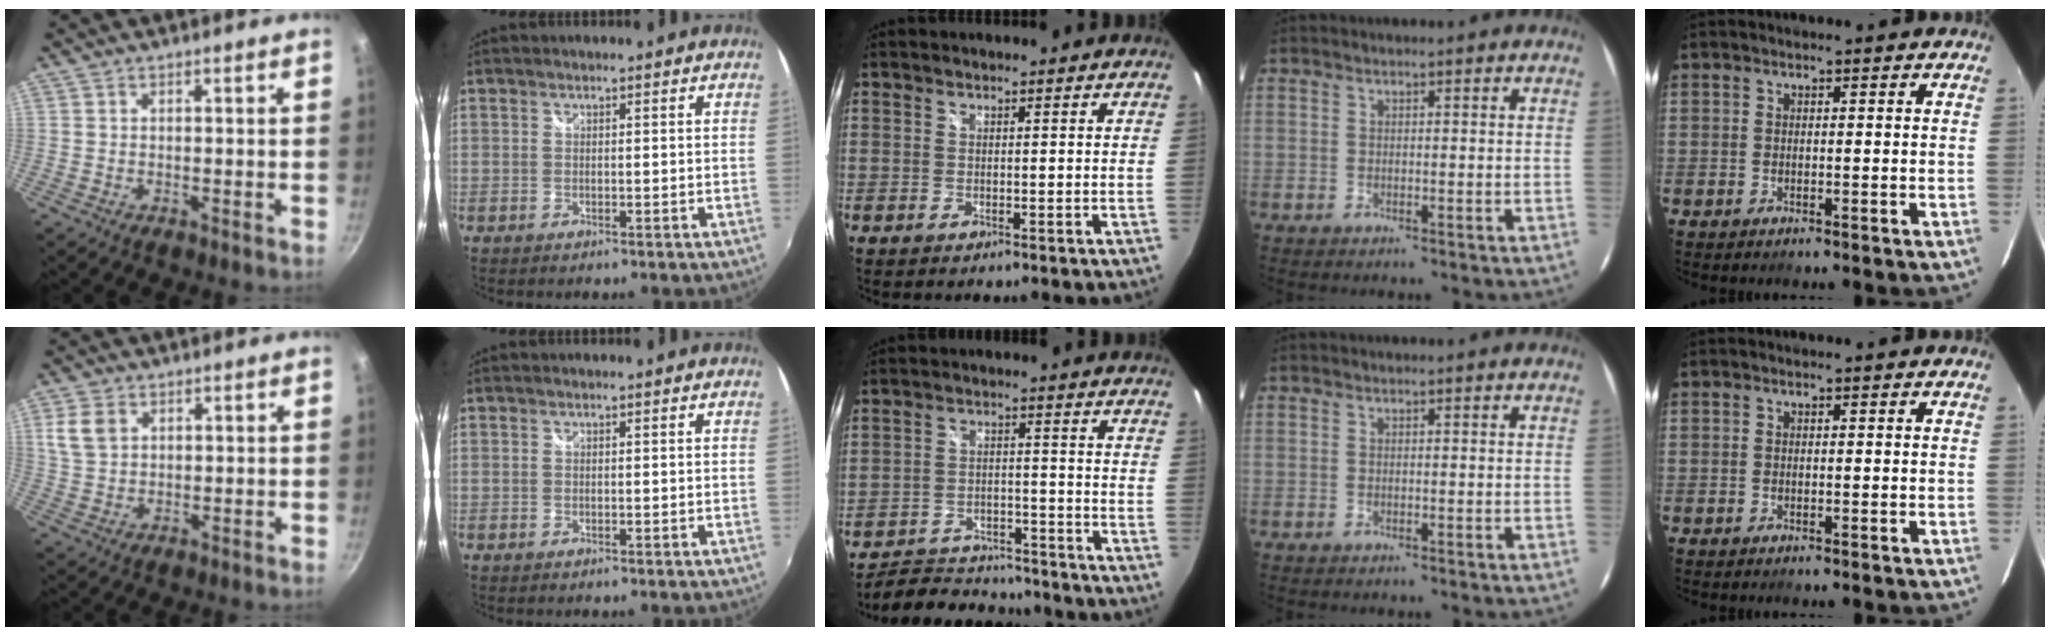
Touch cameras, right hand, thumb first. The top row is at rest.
{"thumb": {"total": 5.4, "force": [1.9, 3.8, 3.2], "torque": [-0.055, 0.001, 0.039]}, "middle": {"total": 14.6, "force": [-13.0, 4.6, 4.7], "torque": [-0.108, 0.010, -0.183]}}